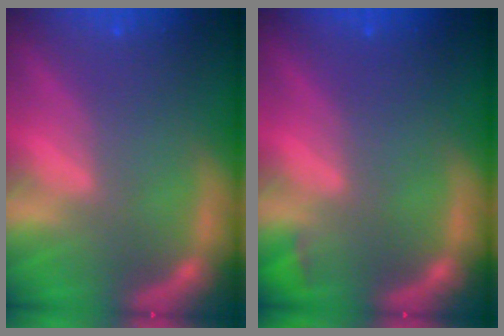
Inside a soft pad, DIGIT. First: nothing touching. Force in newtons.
{"total": 0.9}